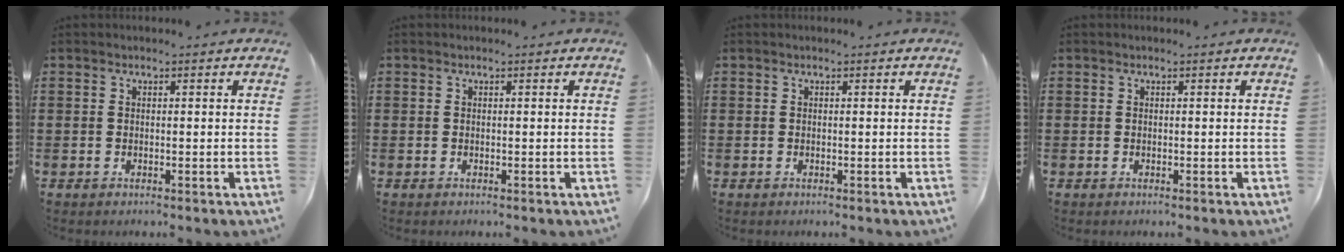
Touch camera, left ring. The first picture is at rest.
{"total": 0.0}
{"total": 0.0}
{"total": 0.0}